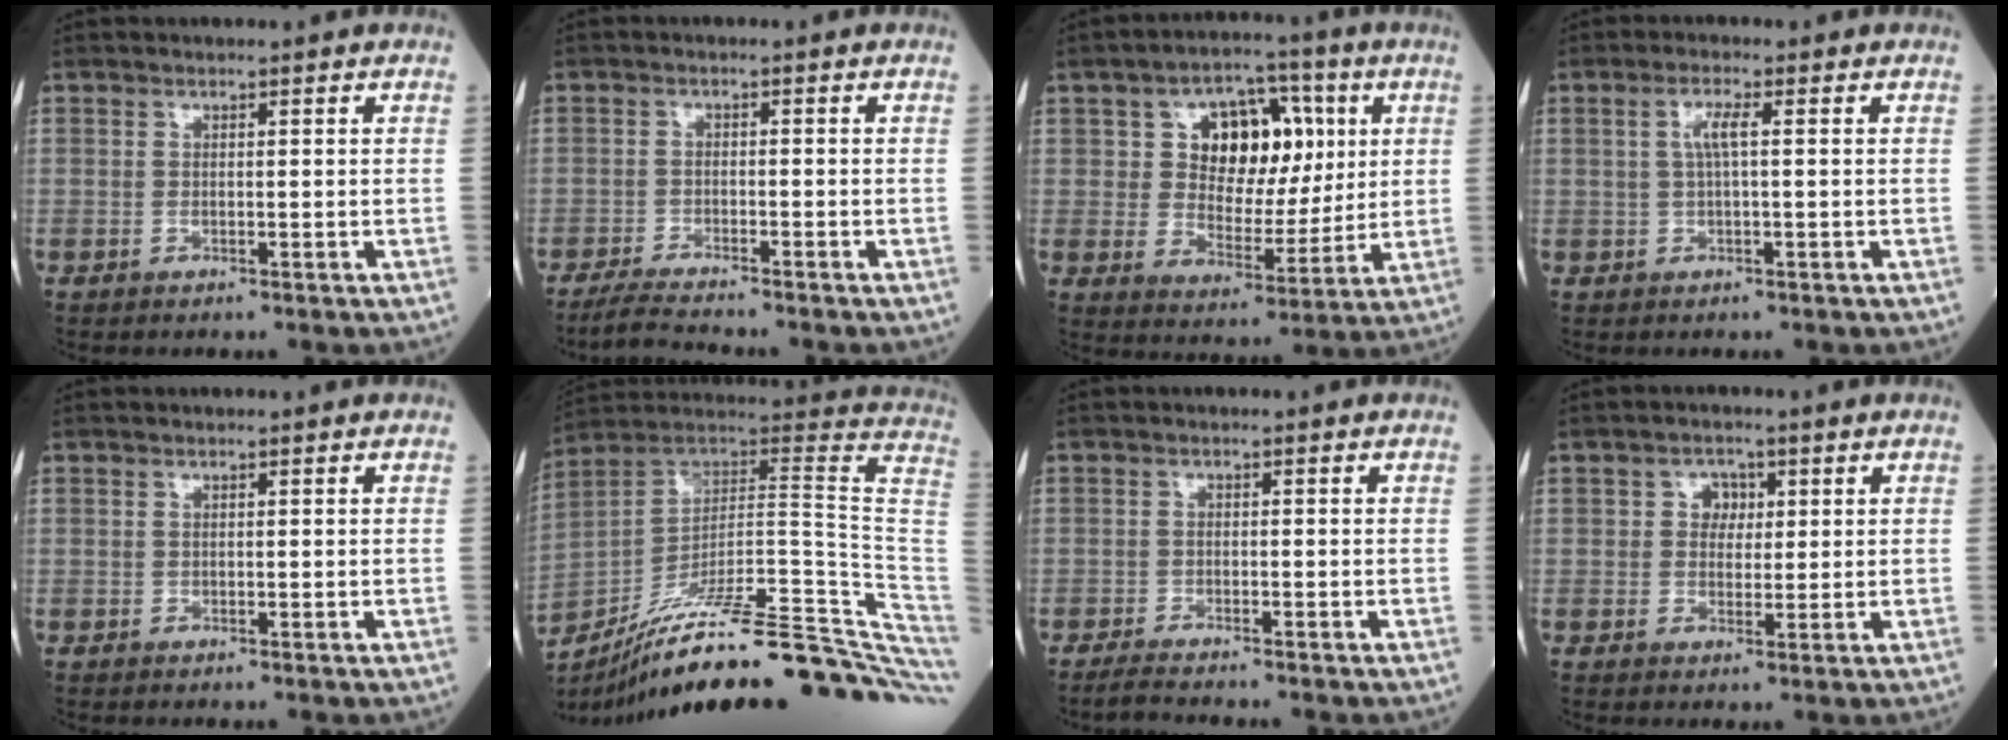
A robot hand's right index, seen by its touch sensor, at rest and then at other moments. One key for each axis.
{"total": 4.5, "fx": -4.2, "fy": -0.4, "fz": 1.5, "tx": -0.031, "ty": -0.020, "tz": -0.075}
{"total": 12.3, "fx": 3.6, "fy": 7.5, "fz": 9.0, "tx": -0.134, "ty": 0.026, "tz": 0.062}
{"total": 2.7, "fx": 0.5, "fy": 0.3, "fz": 2.6, "tx": -0.056, "ty": 0.007, "tz": 0.012}
{"total": 0.0}
{"total": 34.3, "fx": -26.5, "fy": 2.4, "fz": 21.6, "tx": -0.196, "ty": 0.002, "tz": -0.378}
{"total": 2.4, "fx": -2.3, "fy": -0.2, "fz": 0.6, "tx": -0.020, "ty": -0.011, "tz": -0.042}
{"total": 3.0, "fx": 0.9, "fy": 2.4, "fz": 1.6, "tx": -0.020, "ty": 0.005, "tz": 0.013}